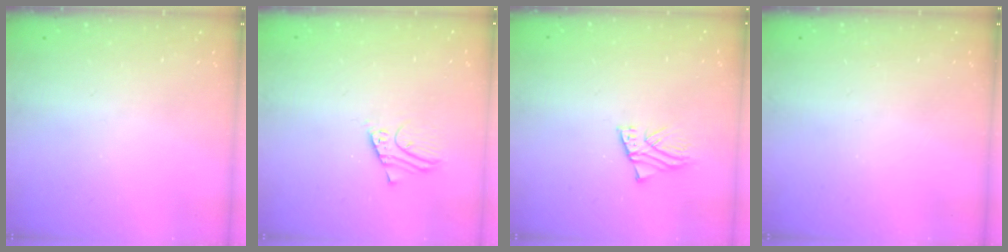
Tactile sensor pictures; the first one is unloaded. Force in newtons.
{"total": 3.7, "press": 3.7, "slide": 0.2}
{"total": 1.5, "press": 1.5, "slide": 0.2}
{"total": 0.0}